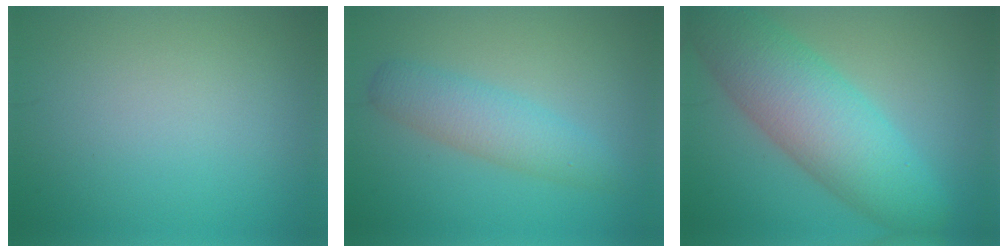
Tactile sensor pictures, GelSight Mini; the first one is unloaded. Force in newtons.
{"total": 3.5, "press": 3.5, "slide": 0.0}
{"total": 8.7, "press": 8.7, "slide": 0.2}